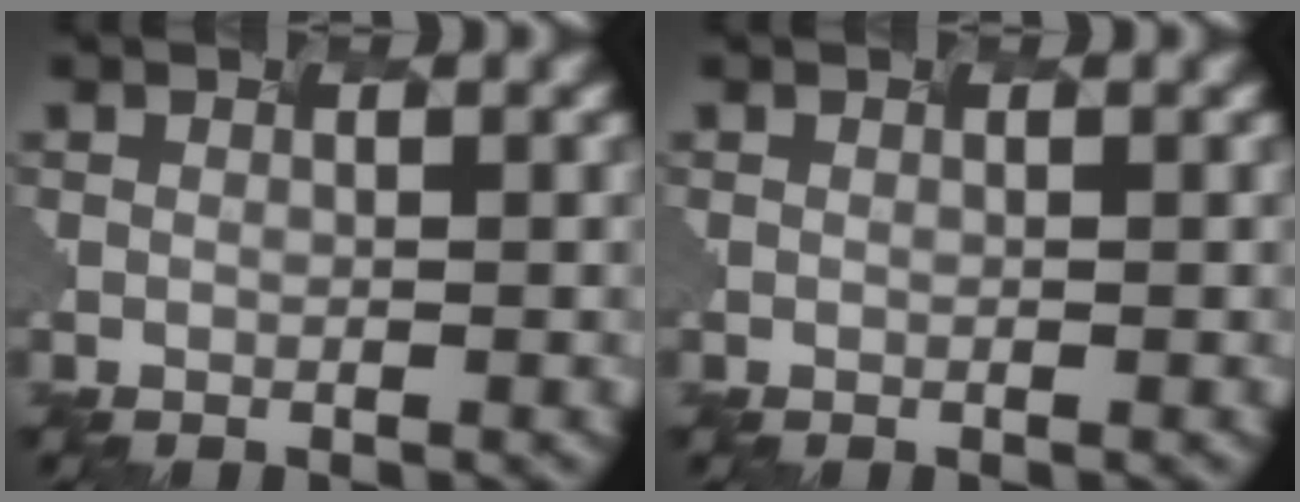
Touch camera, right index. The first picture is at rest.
{"total": 0.0}